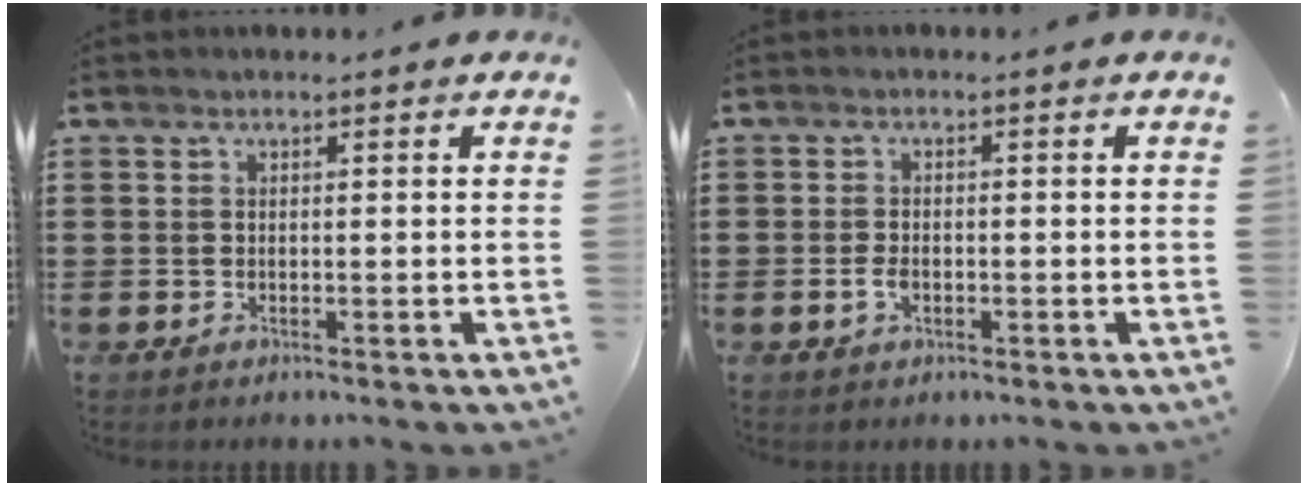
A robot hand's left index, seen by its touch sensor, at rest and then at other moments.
{"total": 2.0, "force": [-0.6, 1.1, 1.6], "torque": [-0.046, -0.005, -0.015]}